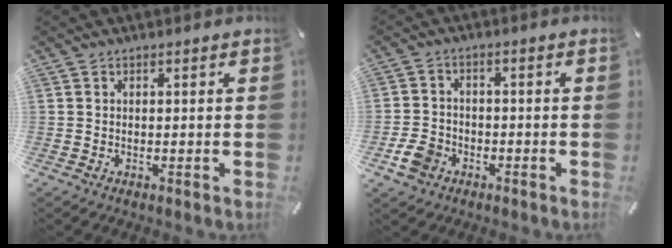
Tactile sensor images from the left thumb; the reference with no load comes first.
{"total": 5.8, "force": [-2.7, 4.5, 2.3], "torque": [-0.054, 0.010, -0.050]}